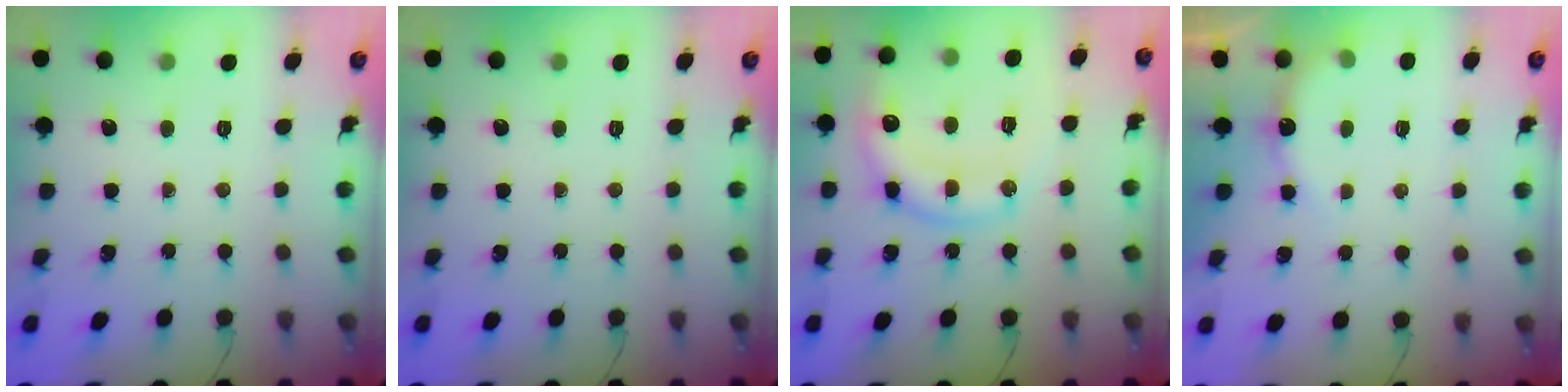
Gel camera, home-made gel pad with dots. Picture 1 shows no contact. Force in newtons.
{"total": 0.0}
{"total": 15.2, "press": 15.1, "slide": 1.5}
{"total": 5.0, "press": 4.9, "slide": 0.9}